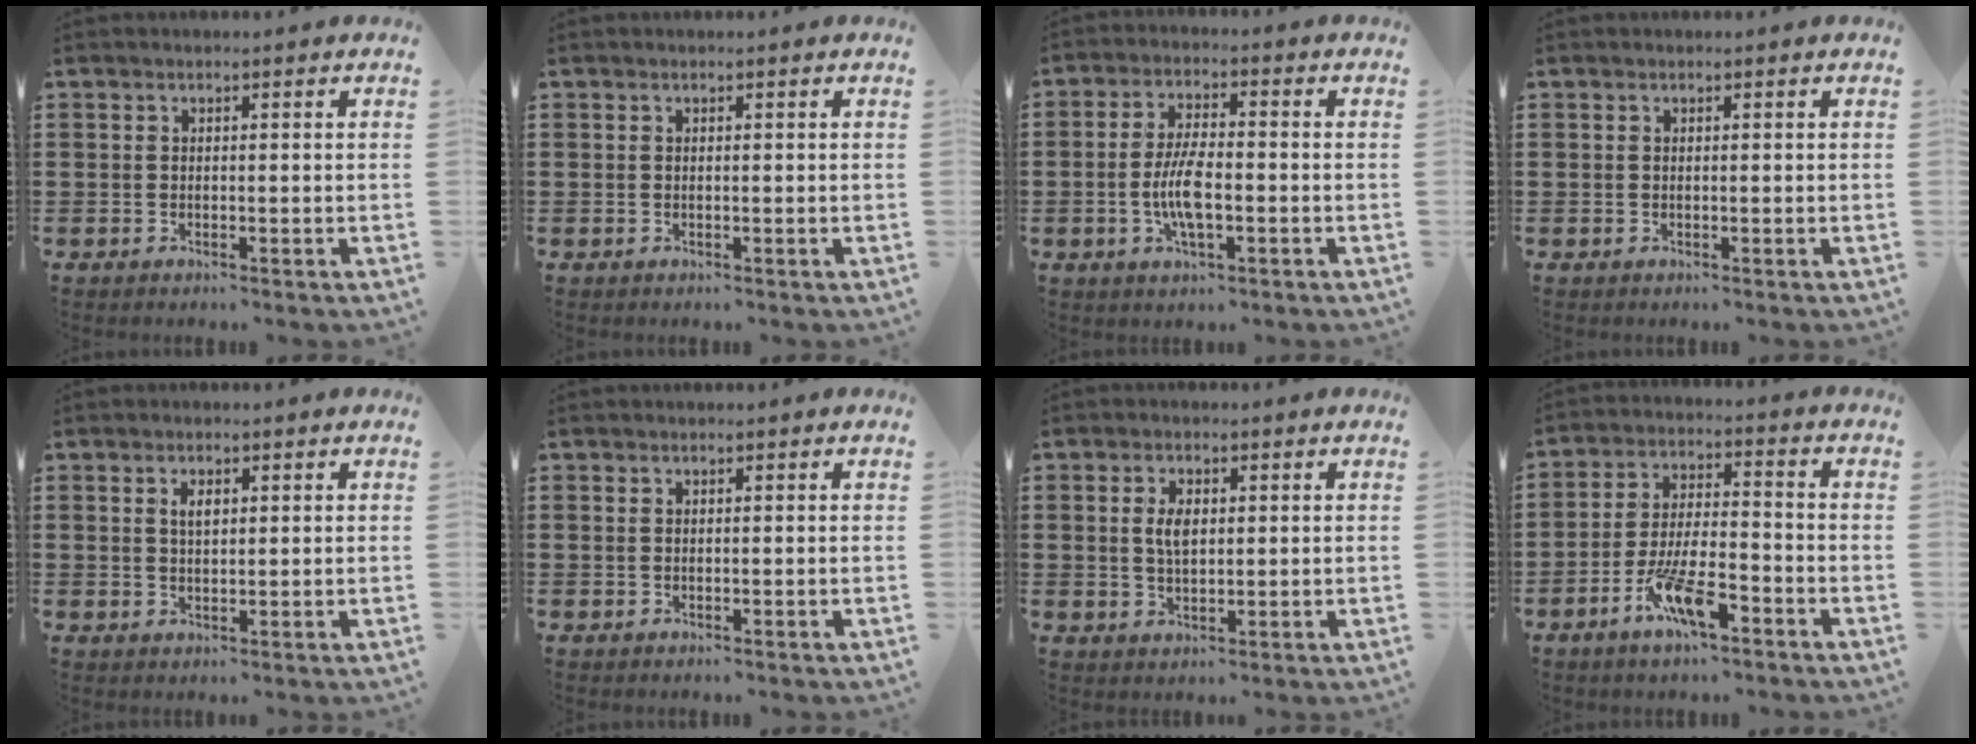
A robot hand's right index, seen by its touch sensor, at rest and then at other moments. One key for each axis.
{"total": 0.0}
{"total": 6.6, "fx": -1.5, "fy": 2.0, "fz": 6.1, "tx": -0.141, "ty": -0.009, "tz": -0.036}
{"total": 0.0}
{"total": 1.7, "fx": 0.7, "fy": 0.7, "fz": 1.3, "tx": -0.029, "ty": 0.004, "tz": 0.012}
{"total": 0.0}
{"total": 3.3, "fx": 0.6, "fy": 1.7, "fz": 2.8, "tx": -0.058, "ty": 0.008, "tz": 0.009}
{"total": 9.4, "fx": -5.1, "fy": 2.8, "fz": 7.5, "tx": -0.154, "ty": 0.004, "tz": -0.093}